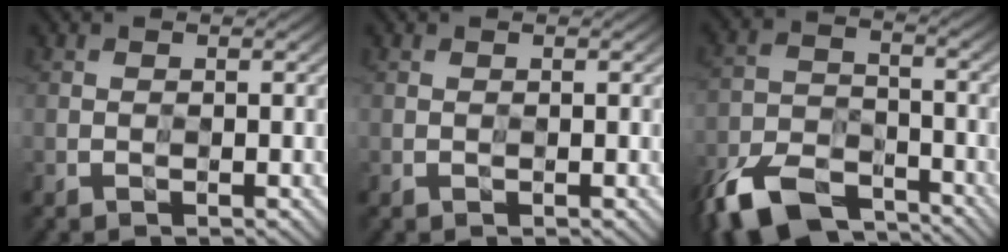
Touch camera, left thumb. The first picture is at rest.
{"total": 0.0}
{"total": 8.4, "force": [-7.1, 3.5, 2.7], "torque": [-0.058, -0.005, -0.151]}